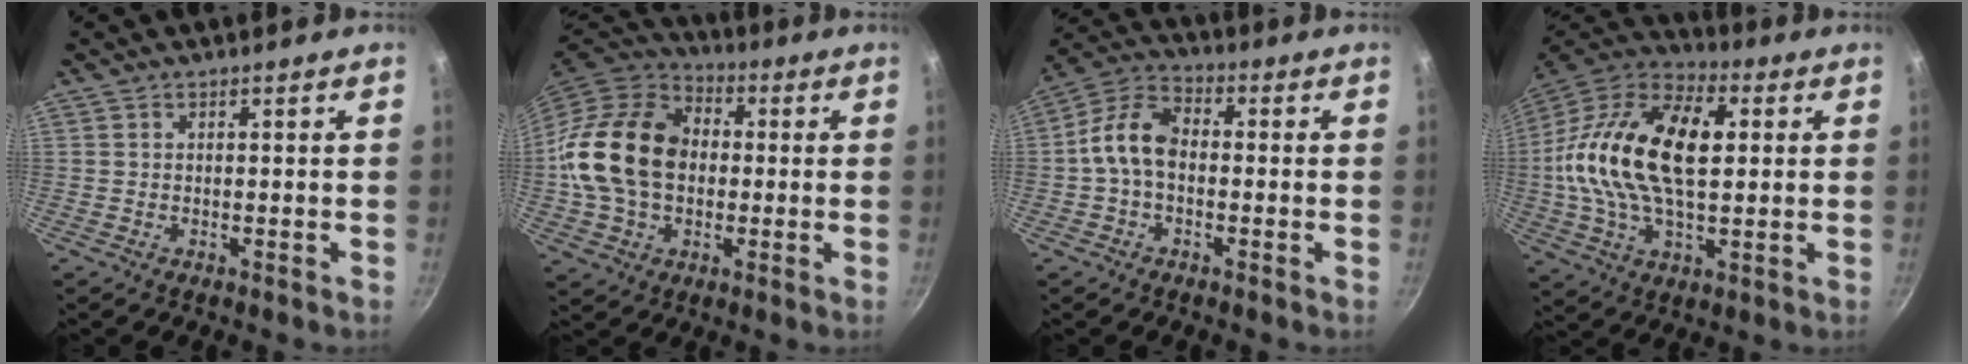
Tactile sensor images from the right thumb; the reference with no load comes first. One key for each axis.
{"total": 20.1, "fx": 0.0, "fy": 14.9, "fz": 13.5, "tx": -0.230, "ty": 0.032, "tz": -0.007}
{"total": 9.2, "fx": -0.7, "fy": 5.9, "fz": 7.0, "tx": -0.124, "ty": 0.034, "tz": -0.031}
{"total": 24.8, "fx": 2.9, "fy": 13.7, "fz": 20.5, "tx": -0.383, "ty": 0.025, "tz": 0.035}